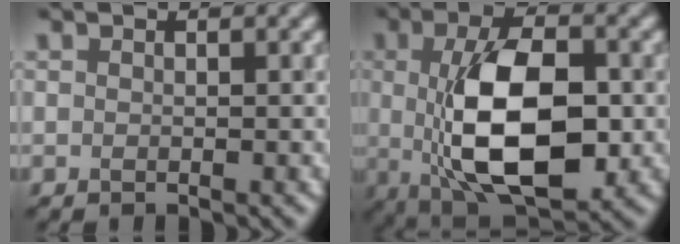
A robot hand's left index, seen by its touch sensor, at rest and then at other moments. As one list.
[{"total": 11.0, "force": [-0.4, 5.2, 9.6], "torque": [-0.170, -0.006, -0.002]}]